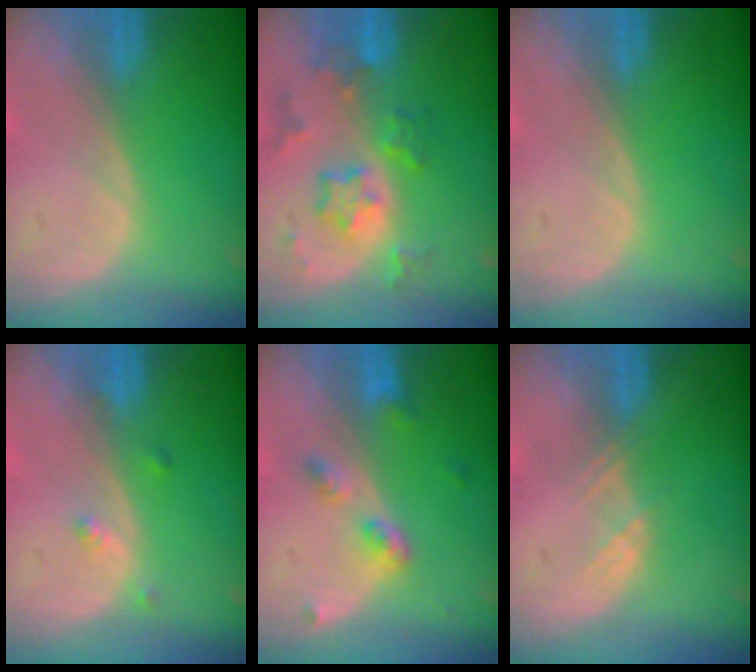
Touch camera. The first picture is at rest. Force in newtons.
{"total": 7.8, "press": 6.8, "slide": 3.9}
{"total": 0.0}
{"total": 1.9, "press": 1.5, "slide": 1.0}
{"total": 4.3, "press": 3.9, "slide": 1.8}
{"total": 1.9, "press": 1.8, "slide": 0.8}